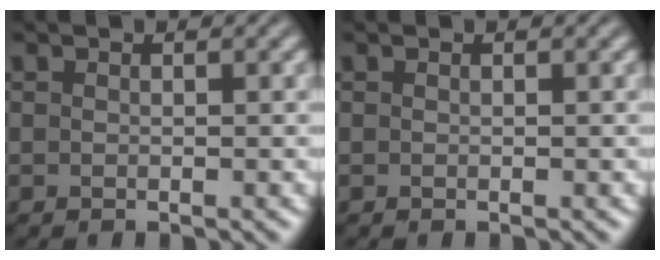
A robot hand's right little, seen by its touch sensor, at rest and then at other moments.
{"total": 0.0}